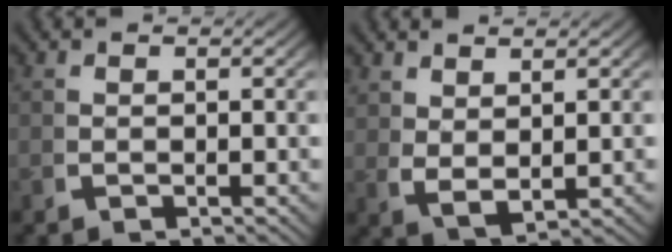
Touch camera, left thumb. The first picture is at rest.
{"total": 3.0, "force": [1.2, 1.6, 2.2], "torque": [-0.052, -0.014, 0.040]}